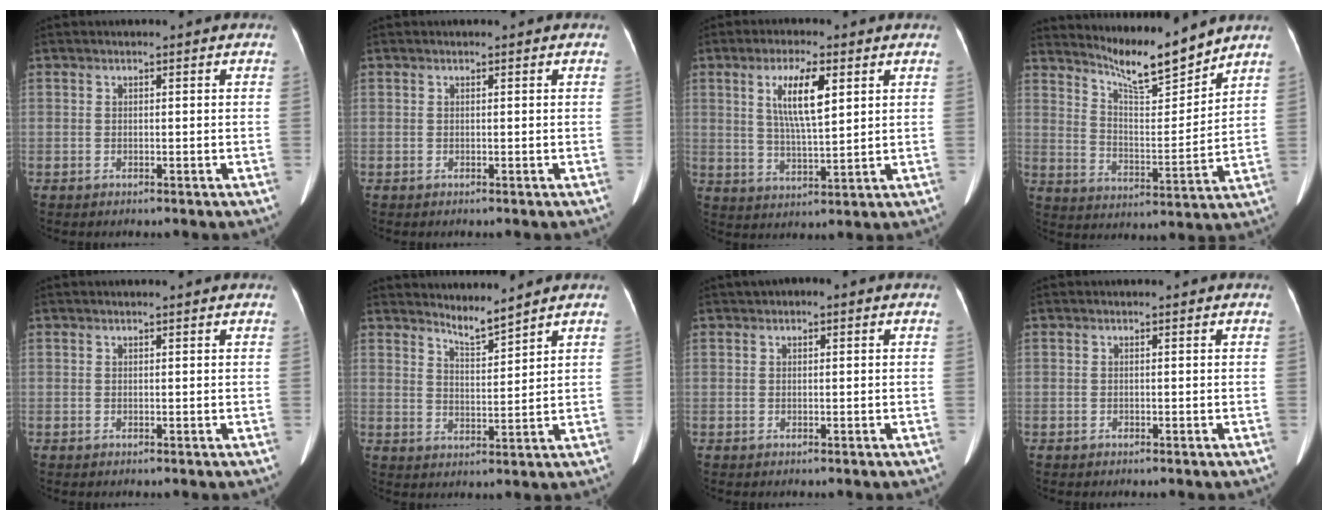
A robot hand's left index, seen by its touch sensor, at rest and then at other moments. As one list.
[{"total": 0.0}, {"total": 7.8, "force": [2.9, 1.4, 7.1], "torque": [-0.137, 0.000, 0.054]}, {"total": 10.2, "force": [9.7, 0.0, 3.3], "torque": [-0.073, -0.014, 0.169]}, {"total": 1.6, "force": [1.4, -0.1, 0.7], "torque": [-0.010, 0.015, 0.018]}, {"total": 3.4, "force": [3.2, -0.7, 0.6], "torque": [-0.019, -0.016, 0.065]}, {"total": 1.5, "force": [0.6, 0.8, 1.1], "torque": [-0.020, 0.016, 0.010]}, {"total": 0.0}]